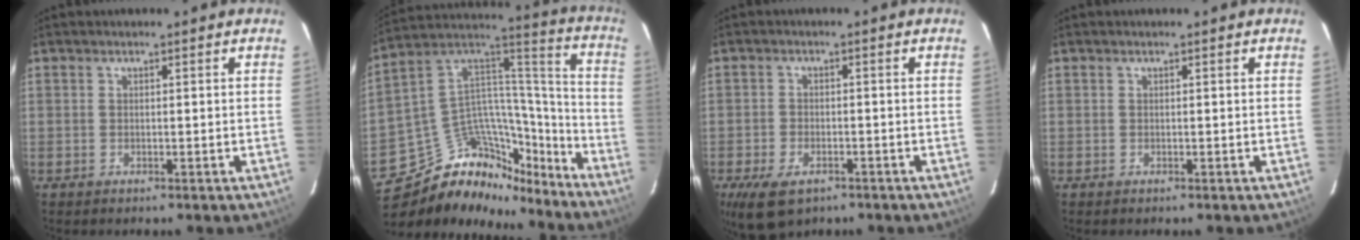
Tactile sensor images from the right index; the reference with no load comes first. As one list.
[{"total": 25.2, "force": [-19.6, 12.3, 9.9], "torque": [-0.185, 0.080, -0.294]}, {"total": 8.0, "force": [-4.9, 4.3, 4.7], "torque": [-0.111, -0.019, -0.084]}, {"total": 0.0}]